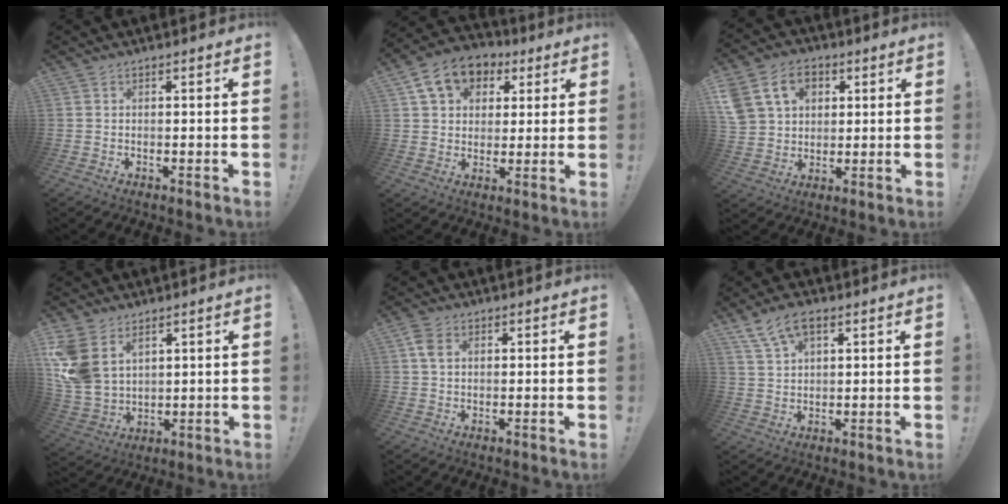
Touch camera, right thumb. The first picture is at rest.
{"total": 12.0, "force": [5.5, 9.2, 5.5], "torque": [-0.084, -0.018, 0.110]}
{"total": 14.6, "force": [5.5, 11.2, 7.6], "torque": [-0.128, -0.009, 0.112]}
{"total": 12.2, "force": [5.4, 8.6, 6.7], "torque": [-0.143, -0.034, 0.108]}
{"total": 4.1, "force": [1.3, 2.6, 2.9], "torque": [-0.065, 0.004, 0.025]}
{"total": 7.7, "force": [4.3, 3.9, 5.1], "torque": [-0.091, -0.006, 0.083]}